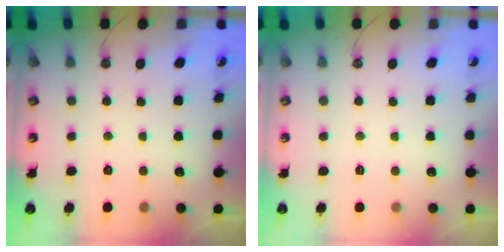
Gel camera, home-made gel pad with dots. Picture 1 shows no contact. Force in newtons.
{"total": 0.0}